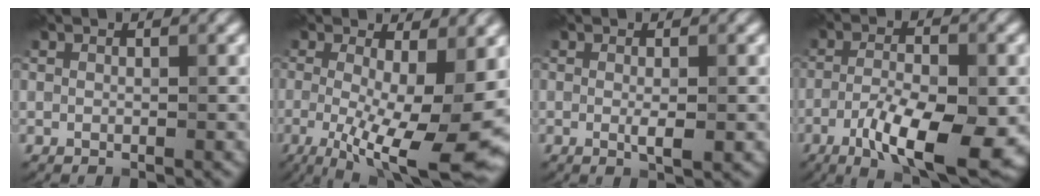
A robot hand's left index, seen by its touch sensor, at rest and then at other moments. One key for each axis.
{"total": 12.5, "fx": -2.0, "fy": 3.4, "fz": 11.9, "tx": -0.167, "ty": -0.015, "tz": -0.025}
{"total": 1.7, "fx": -0.2, "fy": 0.3, "fz": 1.7, "tx": -0.028, "ty": -0.005, "tz": -0.004}
{"total": 9.8, "fx": -4.2, "fy": 3.0, "fz": 8.4, "tx": -0.140, "ty": -0.008, "tz": -0.074}